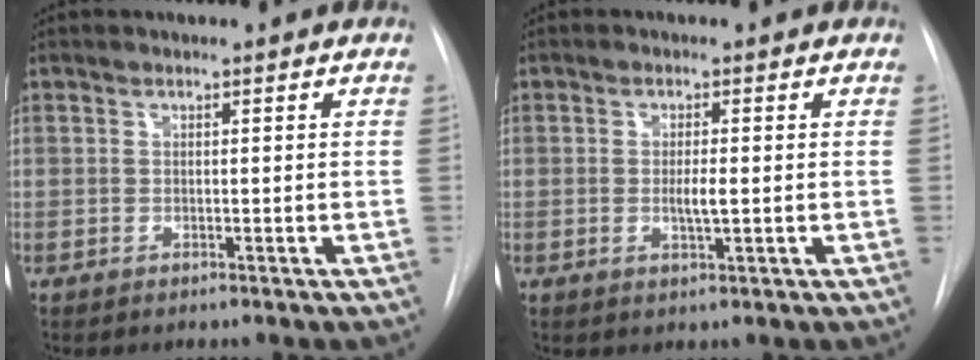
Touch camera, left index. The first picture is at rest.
{"total": 2.4, "force": [-0.1, 0.4, 2.4], "torque": [-0.046, -0.003, -0.002]}